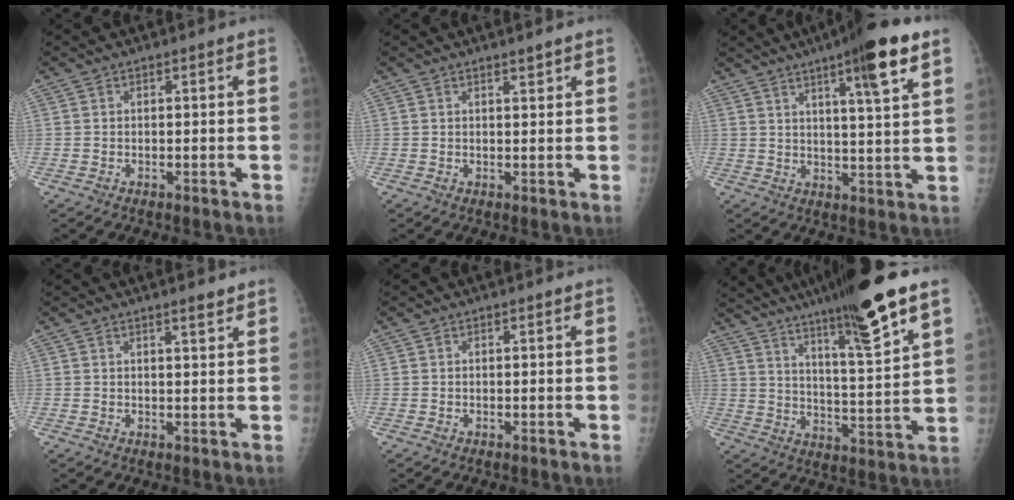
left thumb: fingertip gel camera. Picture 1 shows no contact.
{"total": 1.3, "force": [1.1, 0.1, 0.8], "torque": [-0.009, -0.008, 0.018]}
{"total": 12.2, "force": [6.8, 1.1, 10.1], "torque": [-0.150, -0.027, 0.096]}
{"total": 2.2, "force": [1.8, 0.2, 1.4], "torque": [-0.019, -0.013, 0.027]}
{"total": 0.0}
{"total": 18.2, "force": [12.1, 1.1, 13.5], "torque": [-0.202, -0.055, 0.193]}